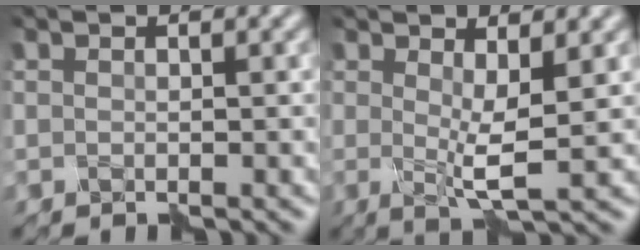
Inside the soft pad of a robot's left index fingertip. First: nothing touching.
{"total": 2.7, "force": [0.5, 0.4, 2.6], "torque": [-0.041, -0.012, 0.005]}